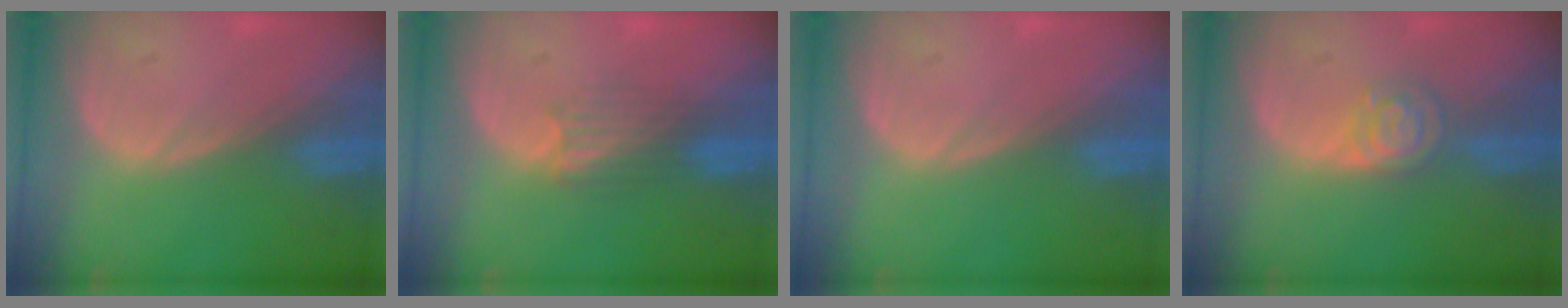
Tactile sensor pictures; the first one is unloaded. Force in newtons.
{"total": 3.2, "press": 3.1, "slide": 1.0}
{"total": 0.0}
{"total": 4.7, "press": 4.1, "slide": 2.3}